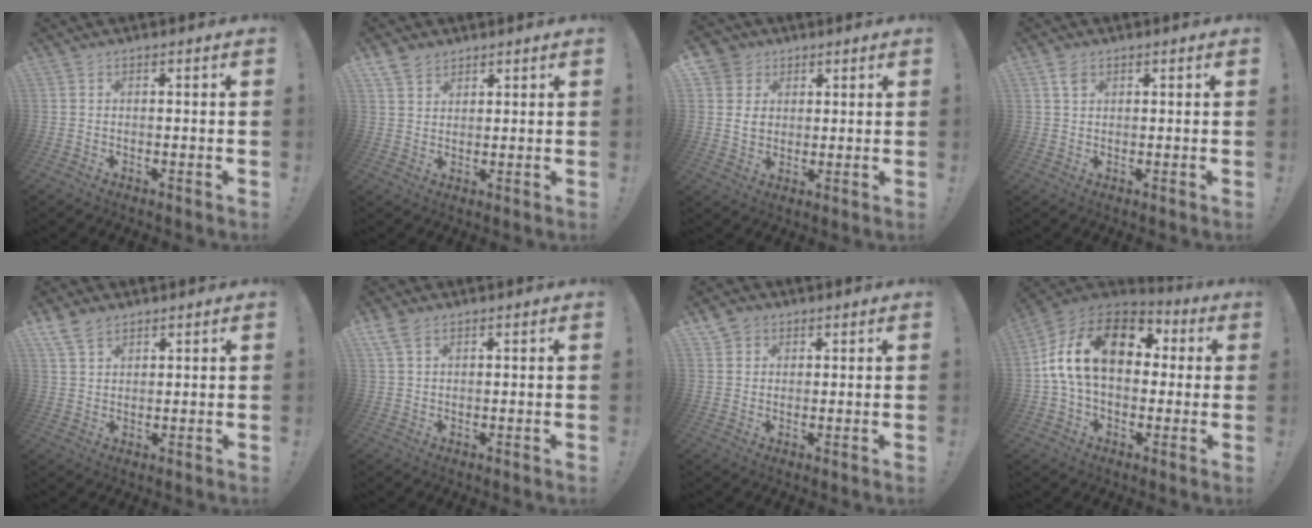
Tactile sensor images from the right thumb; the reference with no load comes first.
{"total": 4.7, "force": [3.6, 2.8, 1.2], "torque": [-0.028, -0.015, 0.069]}
{"total": 7.1, "force": [2.2, 6.5, 1.9], "torque": [-0.029, -0.009, 0.044]}
{"total": 2.3, "force": [1.3, 1.5, 1.1], "torque": [-0.009, -0.005, 0.022]}
{"total": 6.0, "force": [4.2, 3.4, 2.7], "torque": [-0.054, -0.014, 0.083]}
{"total": 4.2, "force": [2.5, 2.1, 2.6], "torque": [-0.055, -0.004, 0.051]}
{"total": 3.4, "force": [1.9, 2.8, 0.5], "torque": [-0.010, -0.006, 0.036]}
{"total": 19.9, "force": [3.9, 12.6, 14.9], "torque": [-0.259, 0.009, 0.069]}